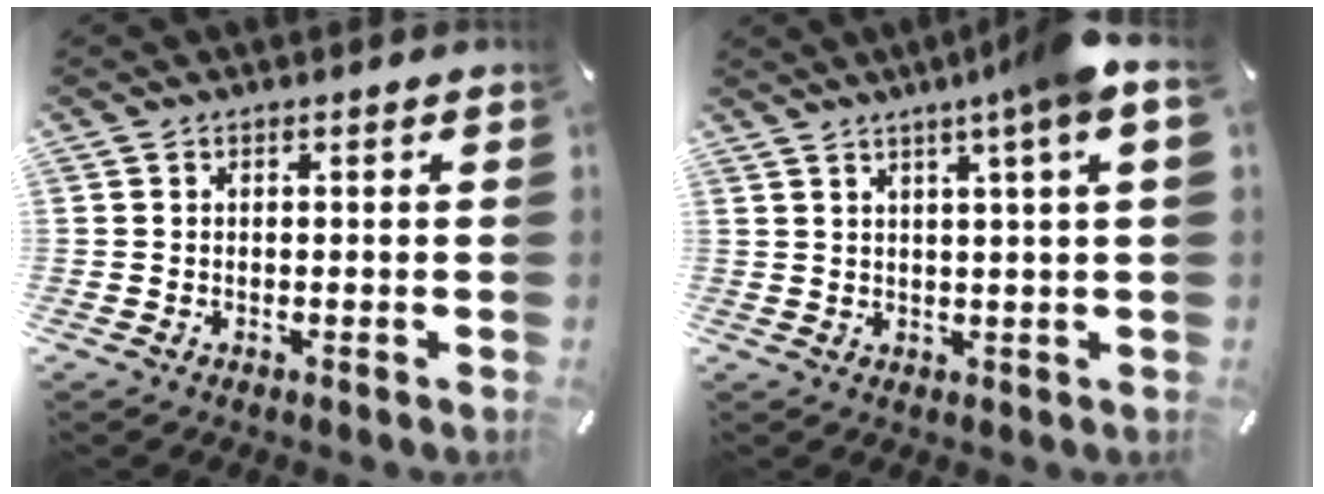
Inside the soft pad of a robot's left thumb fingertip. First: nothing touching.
{"total": 6.8, "force": [3.6, -0.6, 5.8], "torque": [-0.102, -0.010, 0.058]}